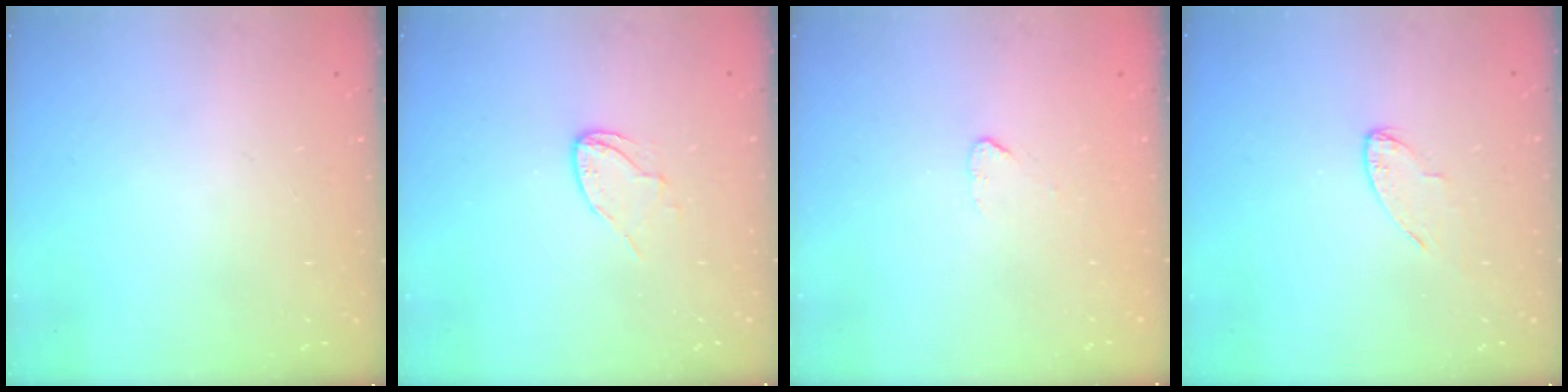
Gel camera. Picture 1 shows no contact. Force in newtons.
{"total": 6.3, "press": 6.3, "slide": 0.6}
{"total": 2.5, "press": 2.5, "slide": 0.2}
{"total": 3.7, "press": 3.6, "slide": 0.4}